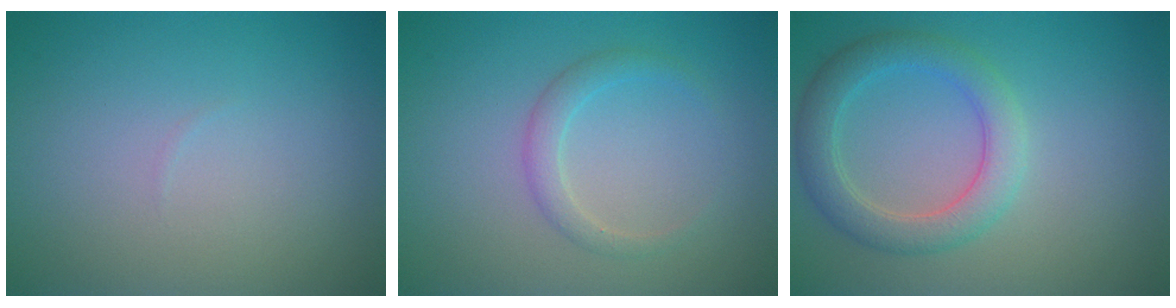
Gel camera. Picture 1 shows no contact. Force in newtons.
{"total": 1.7, "press": 1.7, "slide": 0.1}
{"total": 4.0, "press": 4.0, "slide": 0.1}